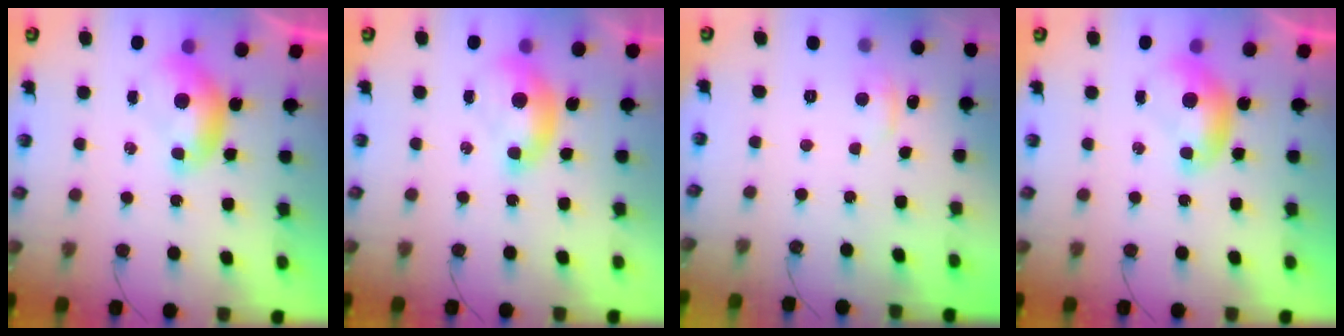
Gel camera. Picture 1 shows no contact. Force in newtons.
{"total": 1.6, "press": 1.5, "slide": 0.6}
{"total": 2.1, "press": 2.0, "slide": 0.6}
{"total": 0.0}